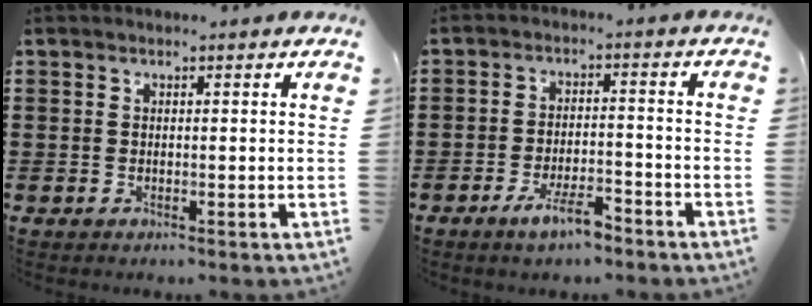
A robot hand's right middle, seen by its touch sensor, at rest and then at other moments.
{"total": 5.6, "force": [-4.1, 1.5, 3.6], "torque": [-0.068, 0.001, -0.076]}